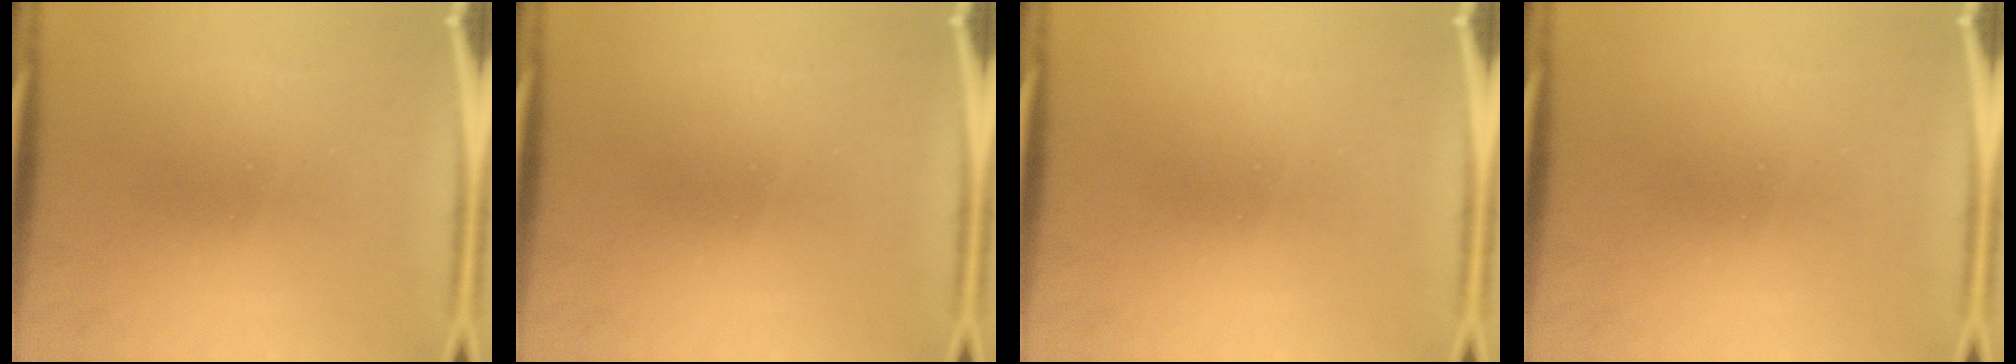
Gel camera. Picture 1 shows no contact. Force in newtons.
{"total": 0.0}
{"total": 0.0}
{"total": 0.0}